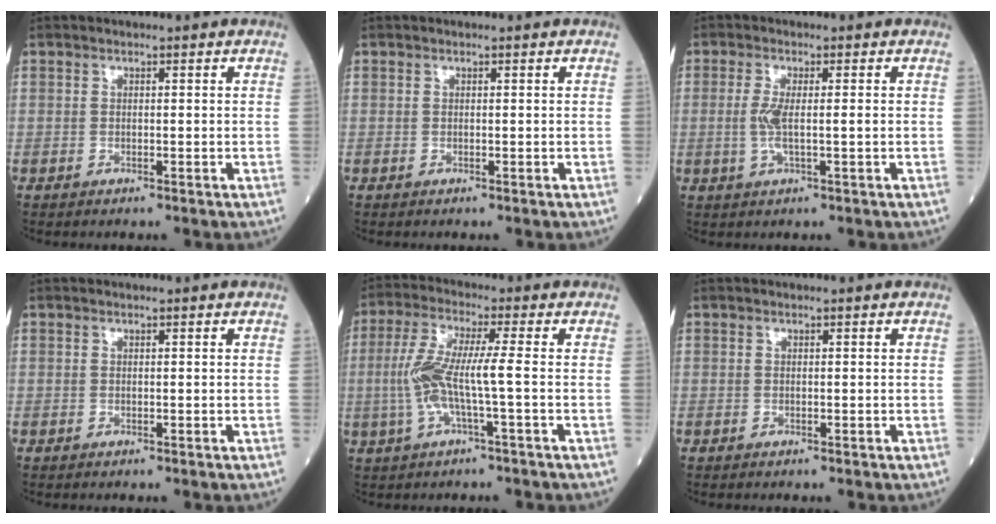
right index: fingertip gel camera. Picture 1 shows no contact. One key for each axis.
{"total": 0.0}
{"total": 3.9, "fx": -0.3, "fy": 0.6, "fz": 3.8, "tx": -0.081, "ty": -0.003, "tz": -0.007}
{"total": 0.0}
{"total": 7.9, "fx": -1.1, "fy": 0.4, "fz": 7.8, "tx": -0.167, "ty": 0.016, "tz": -0.025}
{"total": 0.0}